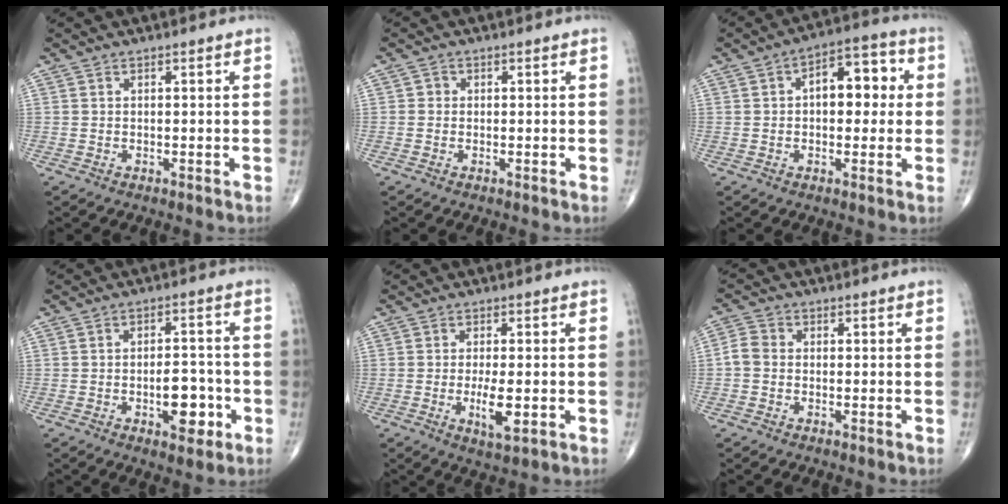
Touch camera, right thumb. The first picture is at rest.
{"total": 1.0, "force": [-0.1, 1.0, 0.3], "torque": [0.003, 0.003, -0.004]}
{"total": 10.4, "force": [1.5, 5.8, 8.5], "torque": [-0.089, 0.028, 0.014]}
{"total": 7.6, "force": [-2.5, 3.8, 6.1], "torque": [-0.064, 0.018, -0.033]}
{"total": 5.5, "force": [-1.2, 1.5, 5.1], "torque": [-0.093, -0.011, -0.019]}
{"total": 3.1, "force": [-0.6, 2.5, 1.8], "torque": [-0.030, 0.008, -0.022]}